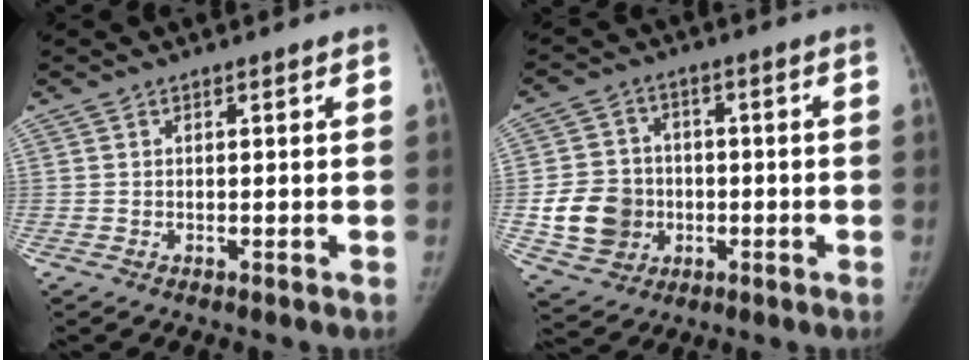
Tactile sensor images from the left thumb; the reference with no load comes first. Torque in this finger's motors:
{"motor_torque": [-0.06, 0.09, 0.48, -0.42, 0.04]}